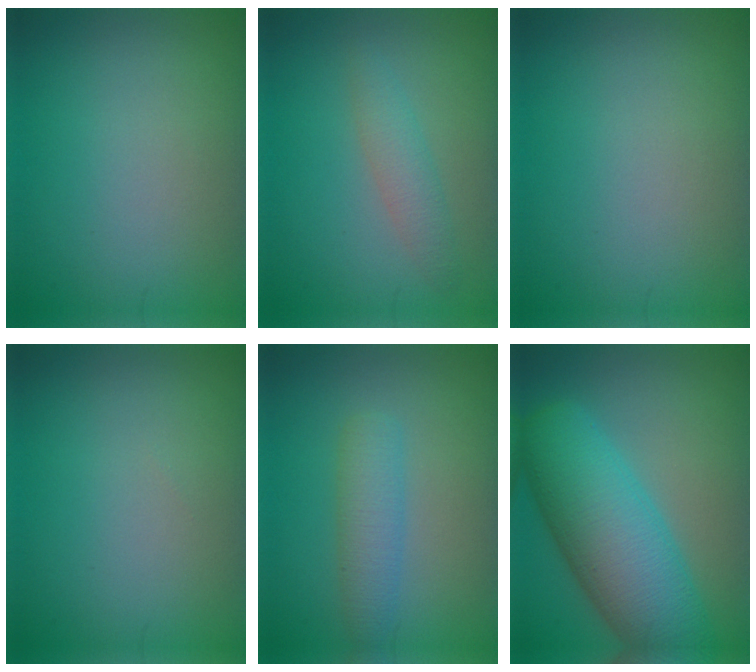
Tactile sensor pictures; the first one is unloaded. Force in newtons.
{"total": 2.0, "press": 2.0, "slide": 0.0}
{"total": 0.0}
{"total": 0.0}
{"total": 2.8, "press": 2.8, "slide": 0.1}
{"total": 10.1, "press": 10.1, "slide": 0.4}